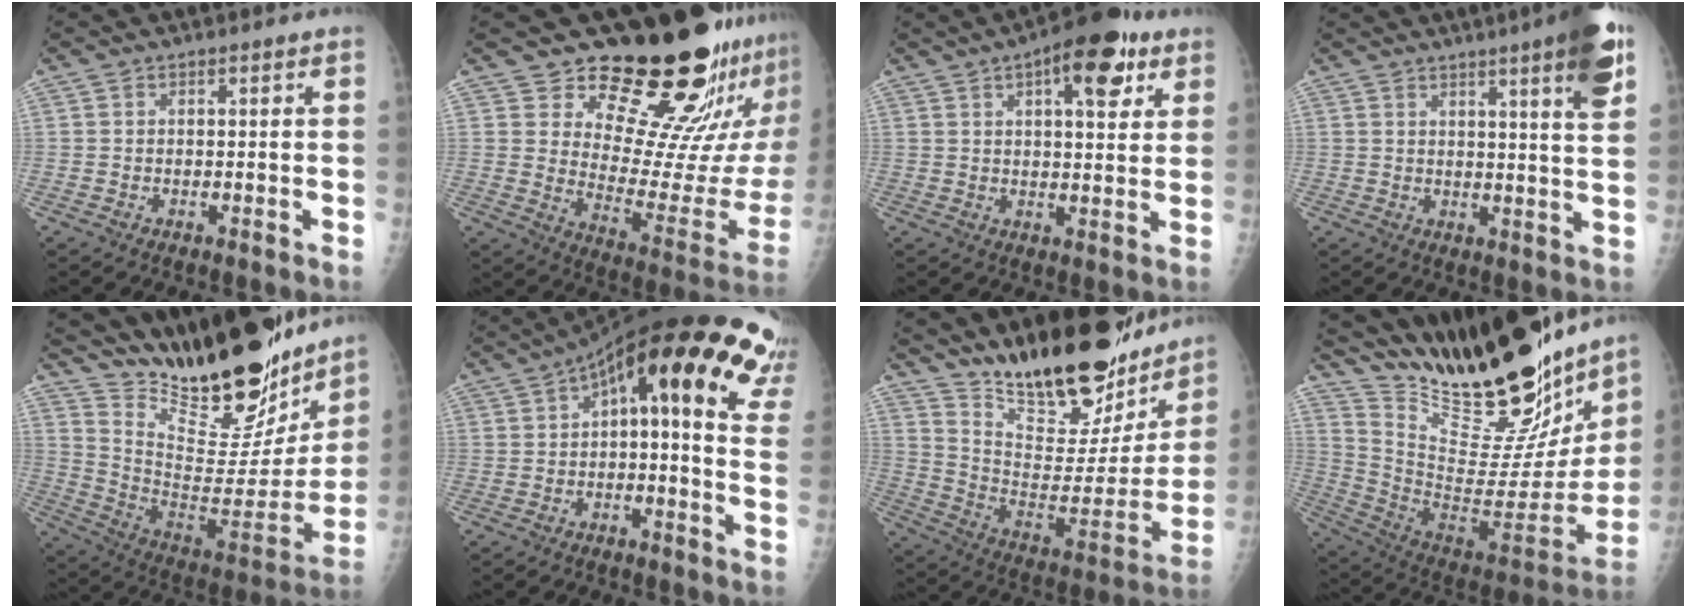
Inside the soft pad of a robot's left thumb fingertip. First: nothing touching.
{"total": 22.3, "force": [17.6, 7.1, 11.8], "torque": [-0.122, -0.154, 0.244]}
{"total": 12.8, "force": [6.3, 5.0, 10.0], "torque": [-0.110, -0.009, 0.082]}
{"total": 11.1, "force": [6.0, 0.6, 9.3], "torque": [-0.121, -0.026, 0.073]}
{"total": 30.8, "force": [24.5, 9.3, 16.3], "torque": [-0.232, -0.115, 0.377]}
{"total": 23.7, "force": [10.9, 7.4, 19.7], "torque": [-0.262, 0.030, 0.133]}
{"total": 27.2, "force": [21.5, 9.2, 13.8], "torque": [-0.184, -0.103, 0.330]}
{"total": 34.4, "force": [27.9, 9.3, 17.8], "torque": [-0.264, -0.138, 0.421]}